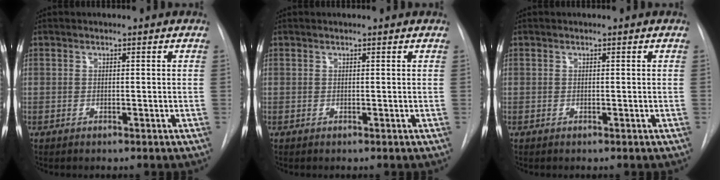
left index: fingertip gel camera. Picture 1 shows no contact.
{"total": 0.8, "force": [0.8, 0.0, 0.3], "torque": [-0.008, 0.010, 0.011]}
{"total": 0.0}